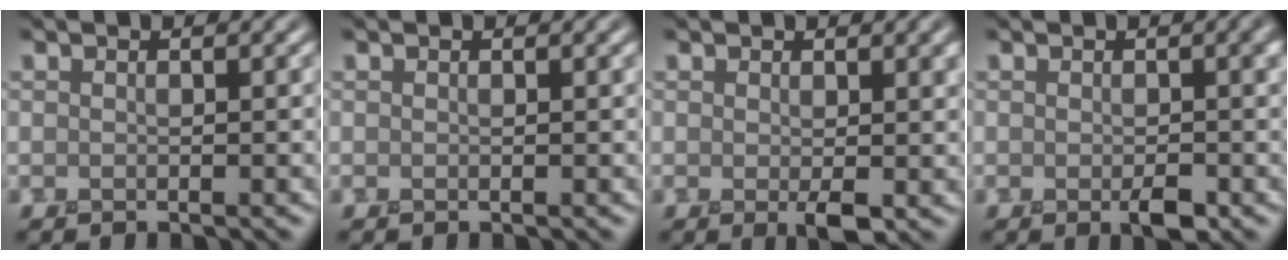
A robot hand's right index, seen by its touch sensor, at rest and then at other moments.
{"total": 0.0}
{"total": 2.3, "force": [0.0, 0.6, 2.2], "torque": [-0.038, -0.004, -0.001]}
{"total": 2.5, "force": [-0.7, 0.7, 2.2], "torque": [-0.040, -0.003, -0.011]}